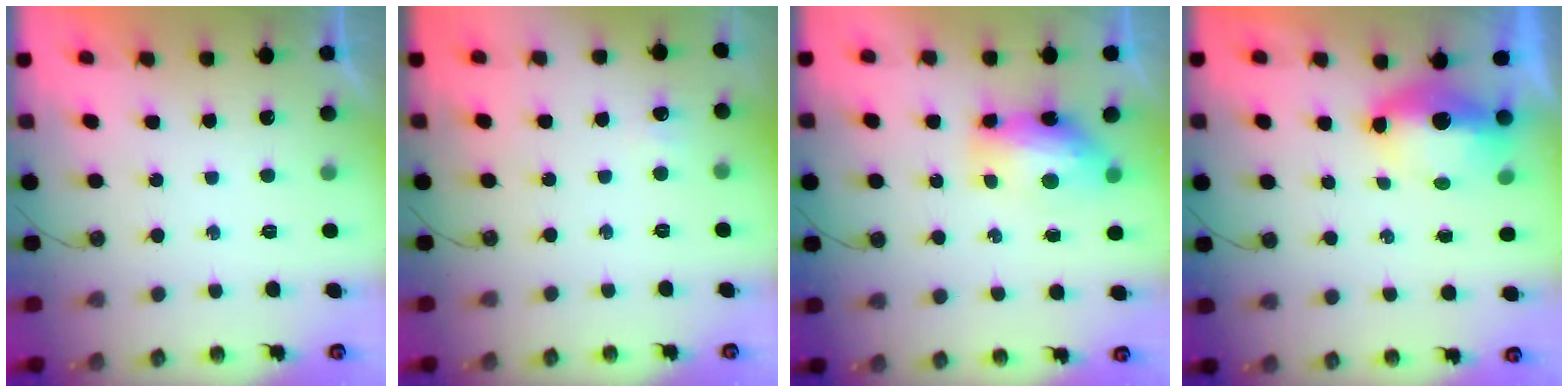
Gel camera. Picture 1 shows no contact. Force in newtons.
{"total": 3.9, "press": 3.8, "slide": 0.5}
{"total": 8.8, "press": 8.8, "slide": 1.0}
{"total": 7.3, "press": 7.1, "slide": 1.6}